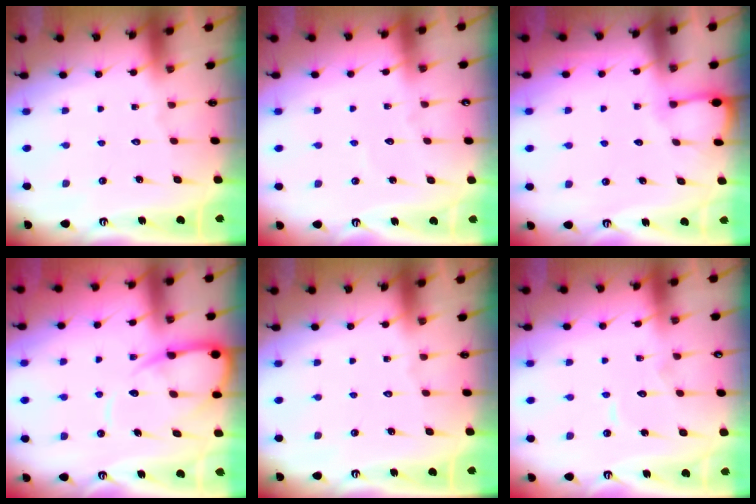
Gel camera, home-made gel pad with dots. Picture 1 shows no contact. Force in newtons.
{"total": 3.9, "press": 3.9, "slide": 0.3}
{"total": 2.8, "press": 2.8, "slide": 0.4}
{"total": 10.6, "press": 10.5, "slide": 0.9}
{"total": 0.0}
{"total": 5.1, "press": 5.1, "slide": 0.5}